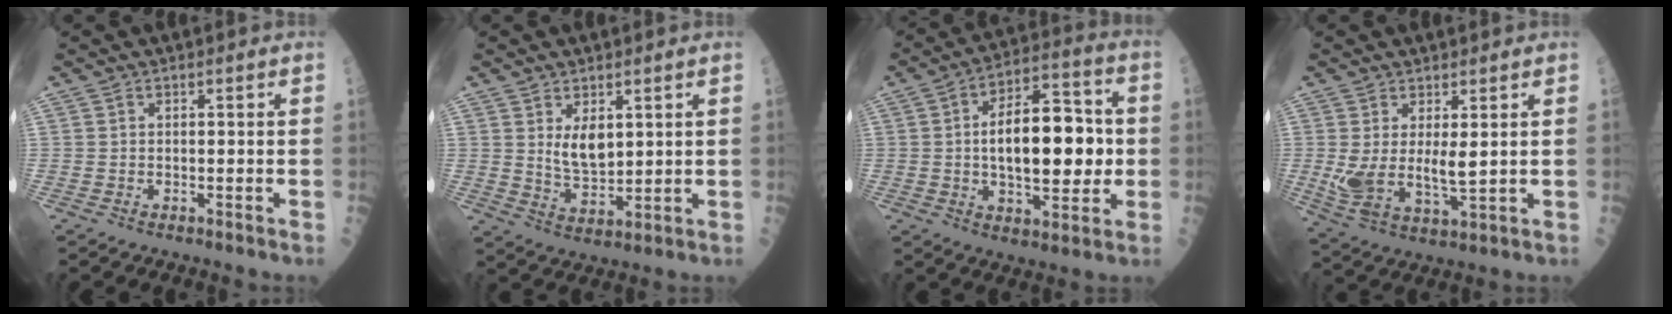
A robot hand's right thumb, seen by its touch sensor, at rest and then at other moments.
{"total": 5.9, "force": [2.1, 3.2, 4.5], "torque": [-0.062, -0.024, 0.046]}
{"total": 18.6, "force": [0.2, 8.9, 16.3], "torque": [-0.220, 0.020, 0.003]}
{"total": 8.6, "force": [1.3, 3.4, 7.8], "torque": [-0.160, -0.021, 0.037]}